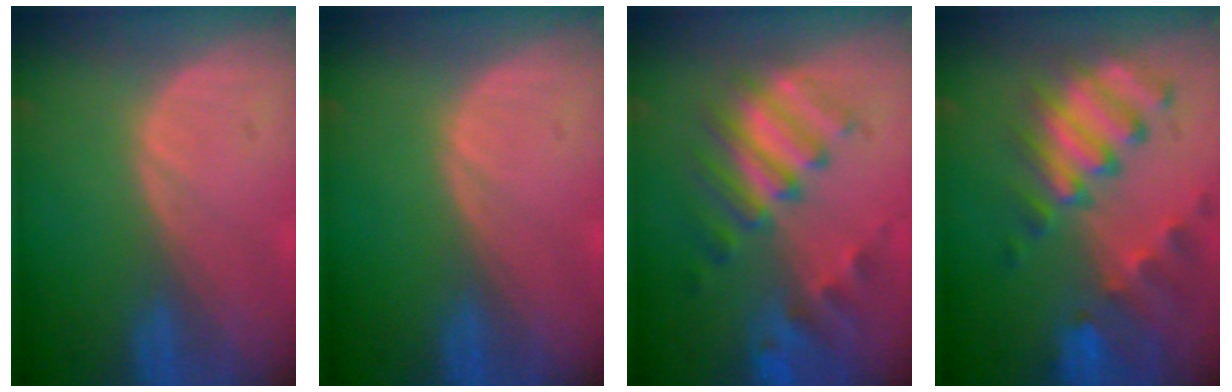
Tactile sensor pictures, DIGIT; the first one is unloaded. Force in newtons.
{"total": 0.0}
{"total": 8.8, "press": 8.1, "slide": 3.4}
{"total": 10.0, "press": 8.9, "slide": 4.6}